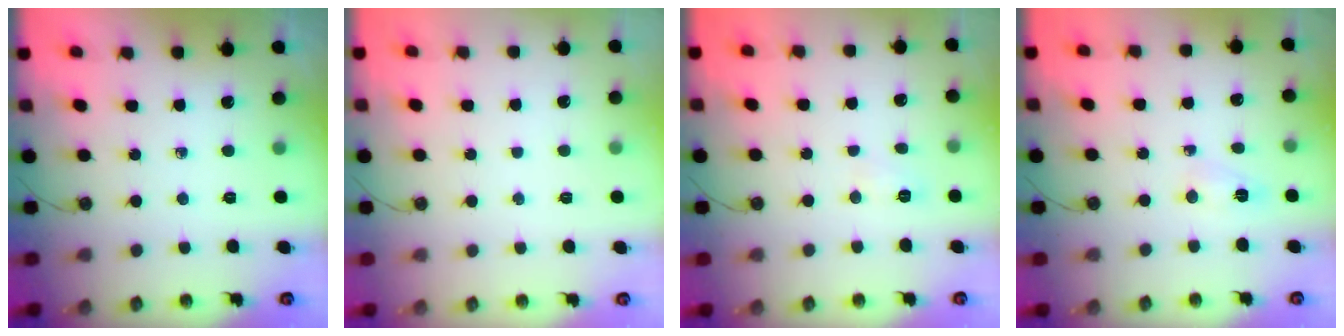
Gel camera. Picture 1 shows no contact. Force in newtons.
{"total": 1.0, "press": 1.0, "slide": 0.0}
{"total": 3.7, "press": 3.6, "slide": 0.9}
{"total": 3.3, "press": 3.3, "slide": 0.6}